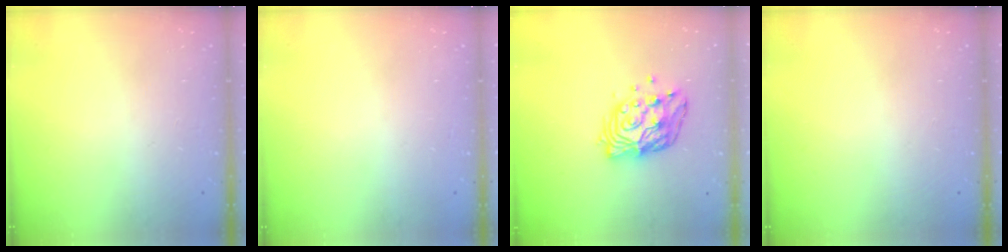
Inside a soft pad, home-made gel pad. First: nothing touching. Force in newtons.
{"total": 0.0}
{"total": 14.0, "press": 13.9, "slide": 1.7}
{"total": 0.0}